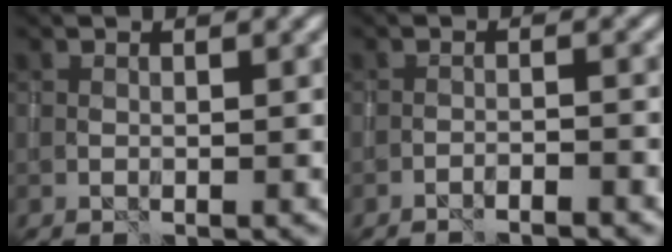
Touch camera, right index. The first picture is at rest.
{"total": 1.9, "force": [-1.7, 0.1, 0.9], "torque": [-0.017, 0.008, -0.030]}